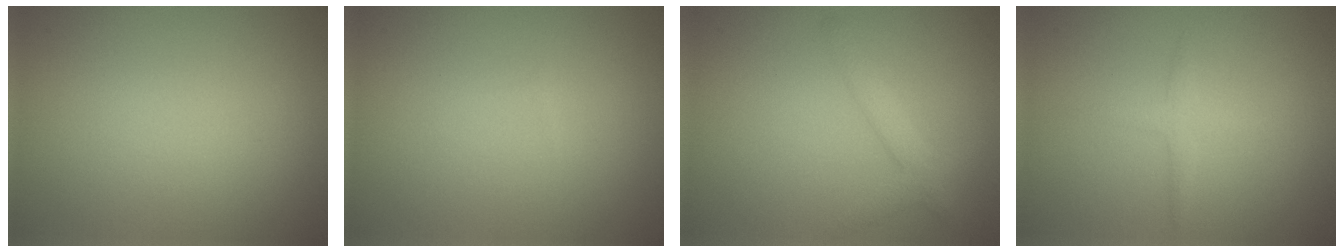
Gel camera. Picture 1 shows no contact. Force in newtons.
{"total": 0.0}
{"total": 2.0, "press": 2.0, "slide": 0.1}
{"total": 1.3, "press": 1.3, "slide": 0.0}